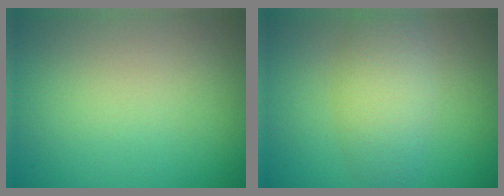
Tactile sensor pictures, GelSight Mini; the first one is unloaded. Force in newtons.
{"total": 4.6, "press": 4.6, "slide": 0.3}